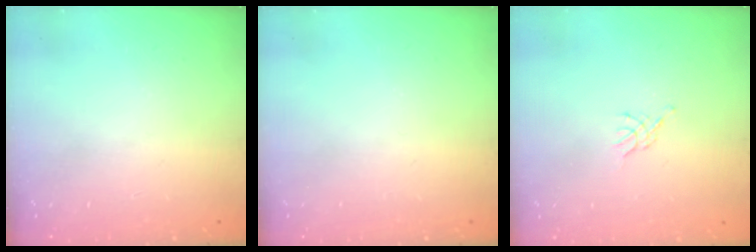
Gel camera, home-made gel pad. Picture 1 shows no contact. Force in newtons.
{"total": 0.0}
{"total": 2.3, "press": 2.2, "slide": 0.5}